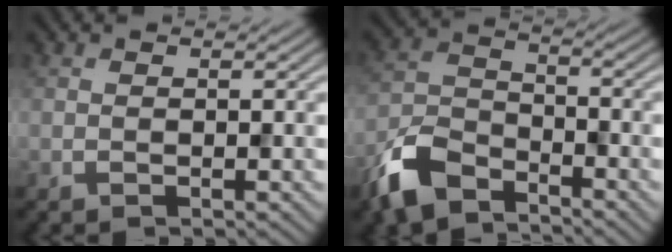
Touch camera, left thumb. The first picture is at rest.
{"total": 7.9, "force": [-5.9, 3.5, 3.9], "torque": [-0.087, -0.005, -0.138]}